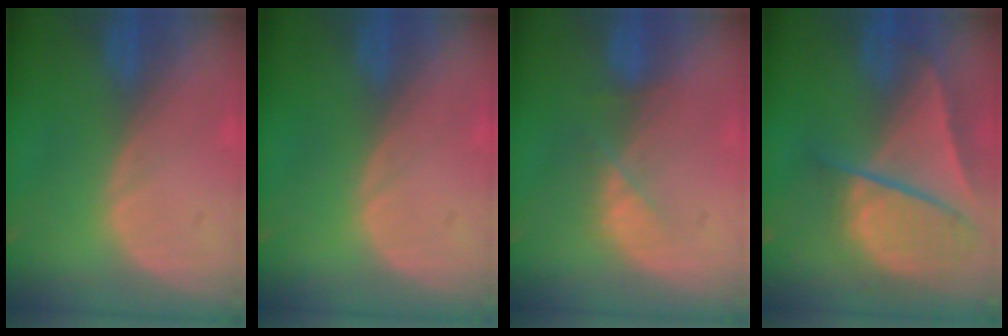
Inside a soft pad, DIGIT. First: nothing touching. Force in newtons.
{"total": 0.0}
{"total": 2.9, "press": 2.9, "slide": 0.7}
{"total": 9.4, "press": 8.1, "slide": 4.7}